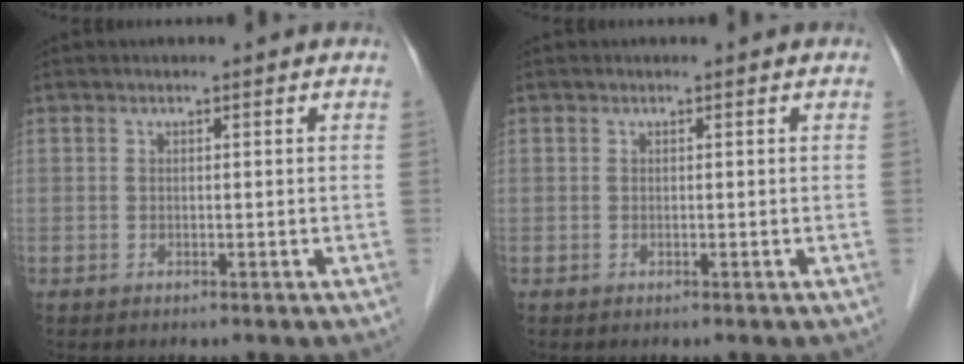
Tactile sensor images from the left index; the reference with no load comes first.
{"total": 0.0}